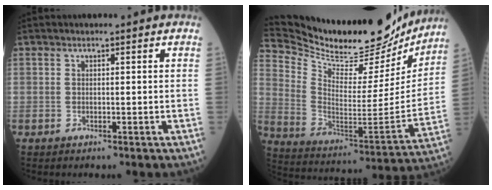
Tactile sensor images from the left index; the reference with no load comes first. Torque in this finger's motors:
{"motor_torque": [0.94, -1.20, 0.10, -0.01]}